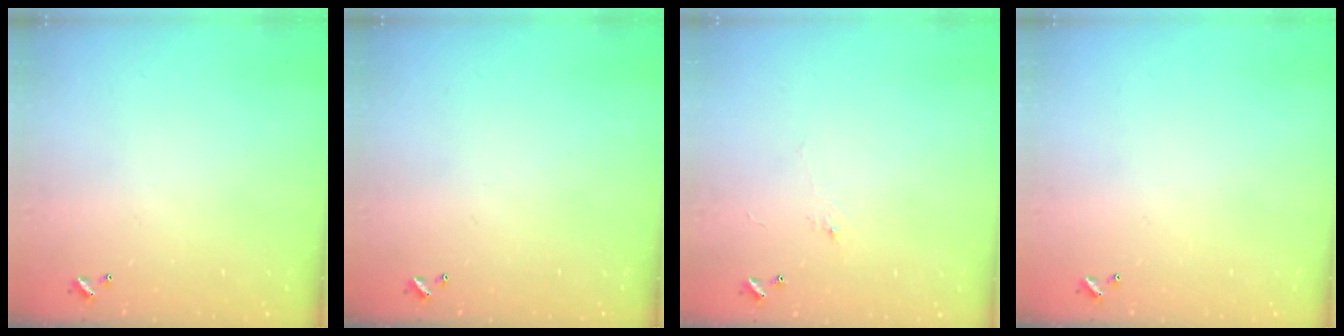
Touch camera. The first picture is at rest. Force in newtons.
{"total": 0.0}
{"total": 1.2, "press": 0.8, "slide": 0.8}
{"total": 0.0}